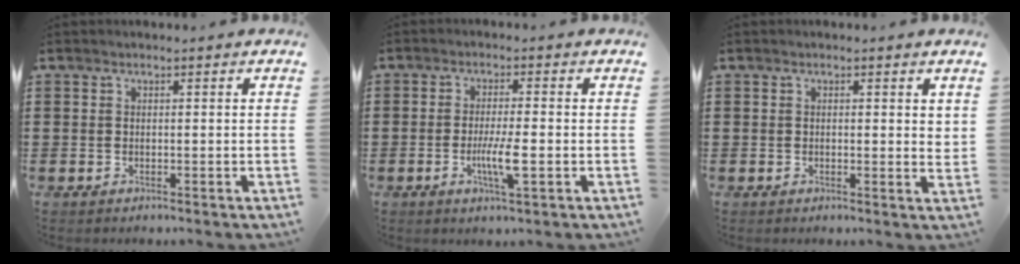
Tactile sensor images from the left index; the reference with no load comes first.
{"total": 5.1, "force": [-1.3, 0.8, 4.9], "torque": [-0.088, -0.004, -0.023]}
{"total": 1.1, "force": [0.6, 0.4, 0.9], "torque": [-0.012, 0.001, 0.008]}